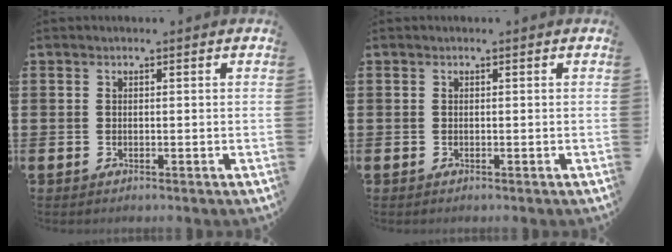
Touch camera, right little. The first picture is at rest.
{"total": 0.0}